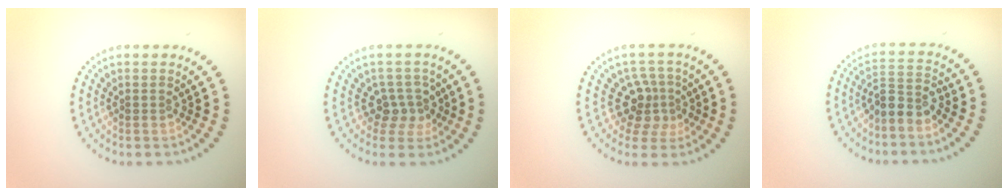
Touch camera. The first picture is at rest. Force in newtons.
{"total": 2.5, "press": 1.9, "slide": 1.6}
{"total": 3.2, "press": 2.2, "slide": 2.3}
{"total": 2.8, "press": 2.4, "slide": 1.3}